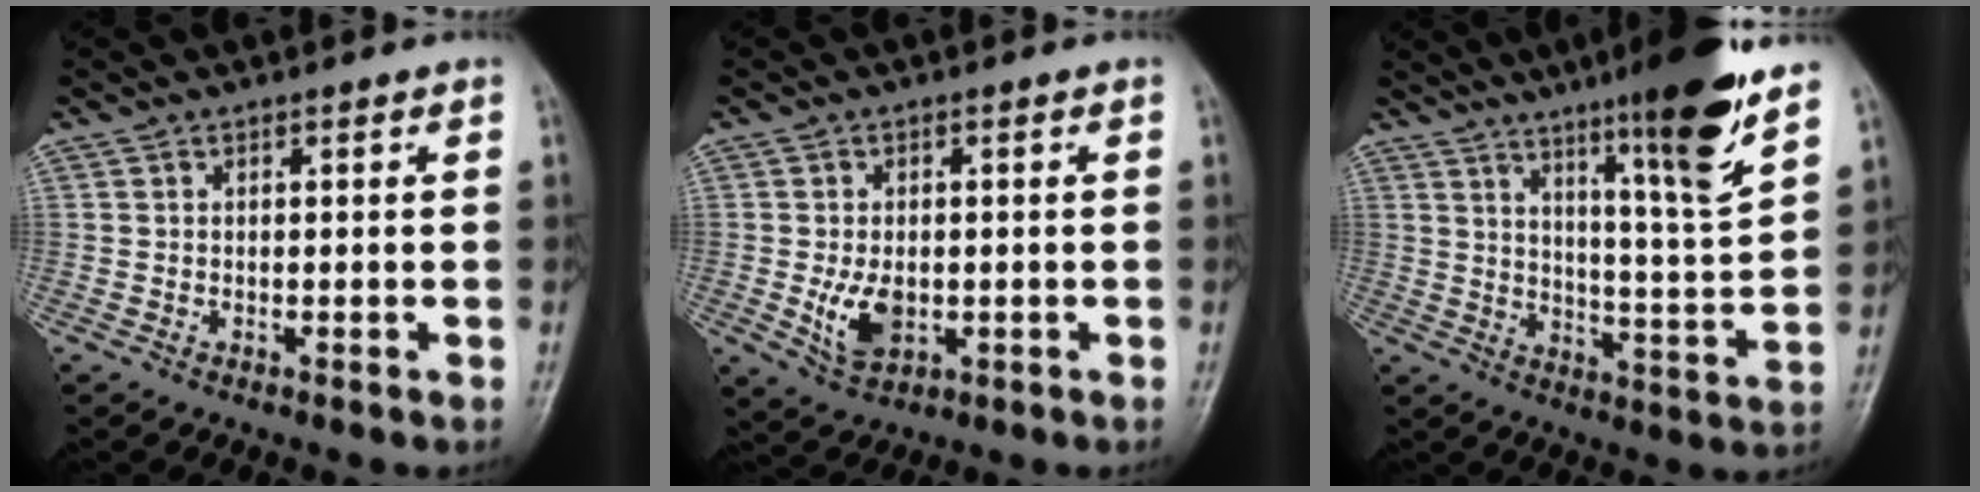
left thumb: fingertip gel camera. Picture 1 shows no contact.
{"total": 6.3, "force": [-1.1, 4.1, 4.7], "torque": [-0.076, -0.005, -0.012]}
{"total": 15.6, "force": [9.9, 0.9, 12.1], "torque": [-0.175, -0.062, 0.154]}